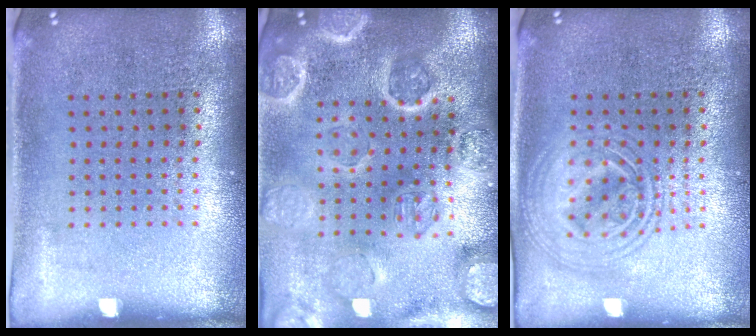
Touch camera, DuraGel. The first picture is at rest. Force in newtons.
{"total": 4.3, "press": 3.9, "slide": 1.8}
{"total": 2.6, "press": 2.6, "slide": 0.3}